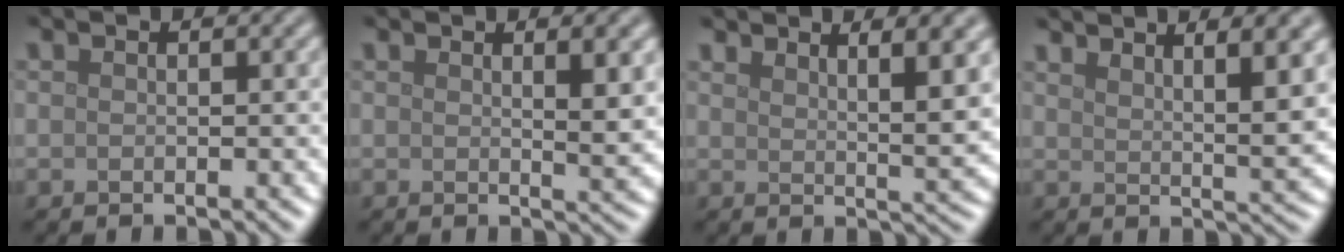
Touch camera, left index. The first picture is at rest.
{"total": 3.2, "force": [1.3, 0.9, 2.8], "torque": [-0.030, -0.003, 0.019]}
{"total": 5.0, "force": [3.2, 1.4, 3.5], "torque": [-0.035, -0.001, 0.052]}
{"total": 6.4, "force": [4.0, 1.6, 4.6], "torque": [-0.044, 0.009, 0.058]}